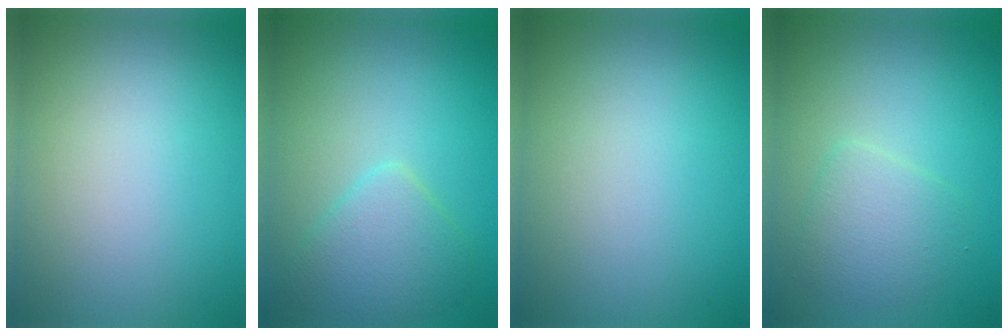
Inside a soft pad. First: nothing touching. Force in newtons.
{"total": 3.4, "press": 3.3, "slide": 0.1}
{"total": 0.0}
{"total": 2.7, "press": 2.7, "slide": 0.1}